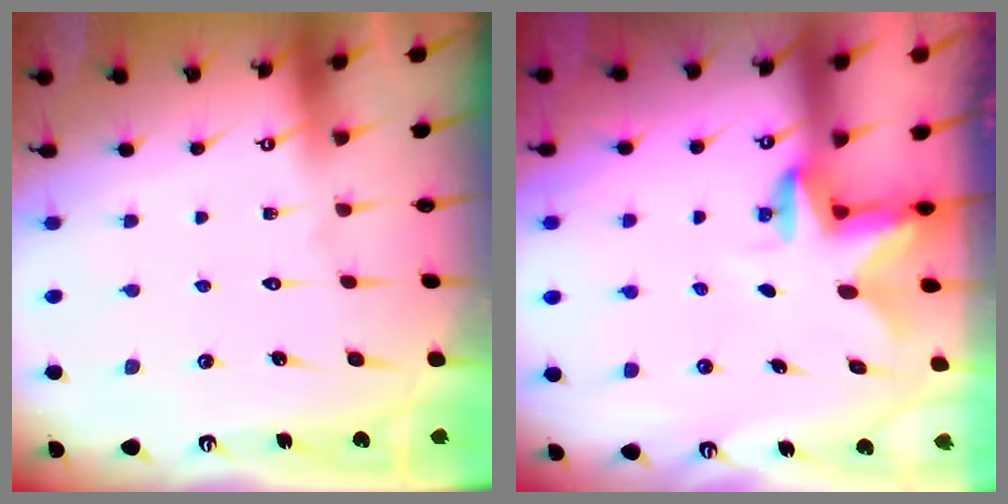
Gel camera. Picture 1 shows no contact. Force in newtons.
{"total": 2.7, "press": 2.6, "slide": 0.5}